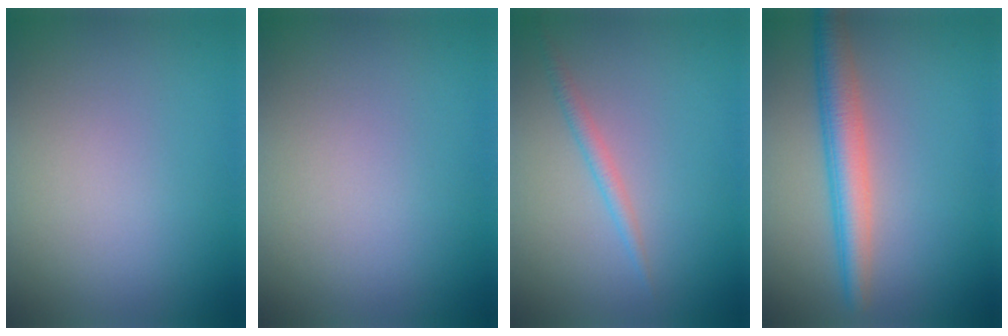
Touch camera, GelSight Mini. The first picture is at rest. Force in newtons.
{"total": 0.0}
{"total": 1.4, "press": 1.4, "slide": 0.0}
{"total": 4.8, "press": 4.8, "slide": 0.1}